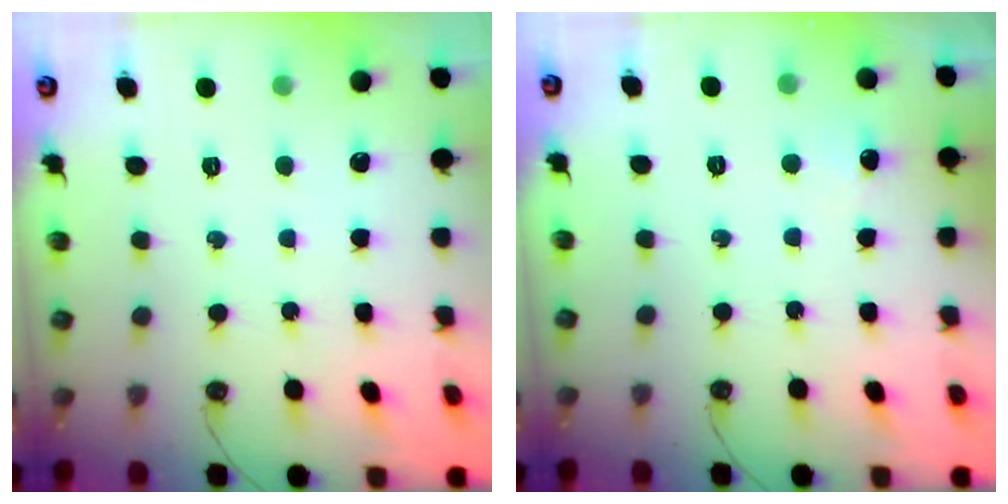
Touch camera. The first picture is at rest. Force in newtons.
{"total": 2.3, "press": 2.0, "slide": 1.0}